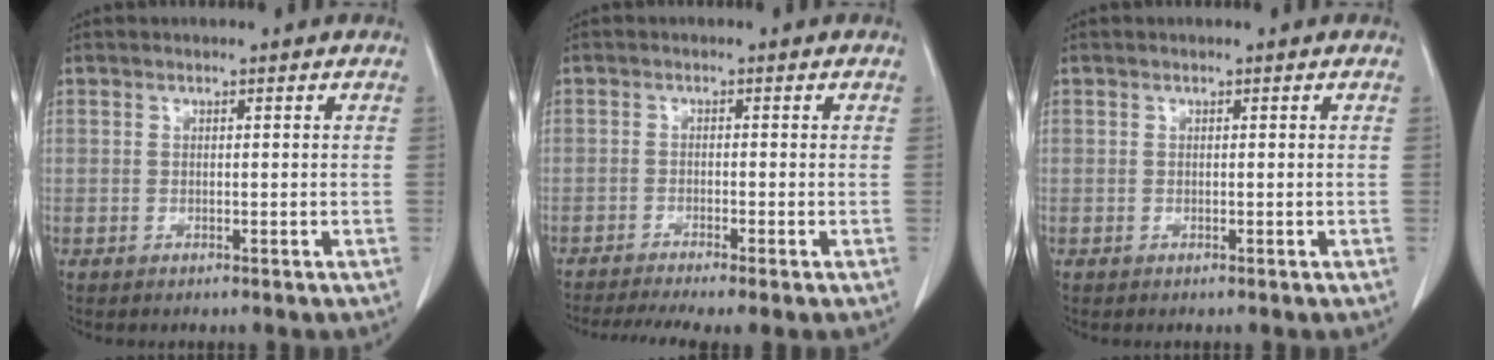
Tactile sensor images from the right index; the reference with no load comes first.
{"total": 7.0, "force": [-5.6, 0.0, 4.2], "torque": [-0.064, -0.009, -0.090]}
{"total": 0.0}